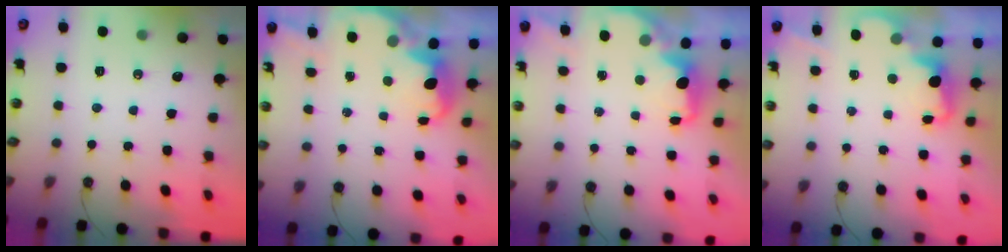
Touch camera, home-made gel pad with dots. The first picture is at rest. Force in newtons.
{"total": 4.2, "press": 4.2, "slide": 0.5}
{"total": 2.2, "press": 2.0, "slide": 0.8}
{"total": 2.4, "press": 2.4, "slide": 0.5}